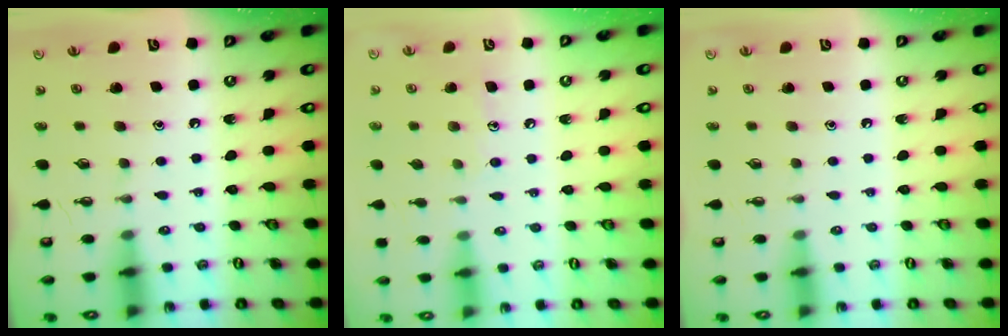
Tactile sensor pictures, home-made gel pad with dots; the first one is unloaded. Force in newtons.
{"total": 6.0, "press": 6.0, "slide": 0.3}
{"total": 0.0}